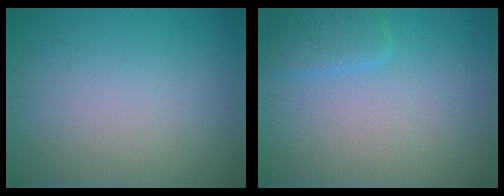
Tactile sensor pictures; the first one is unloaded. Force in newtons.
{"total": 2.0, "press": 2.0, "slide": 0.2}